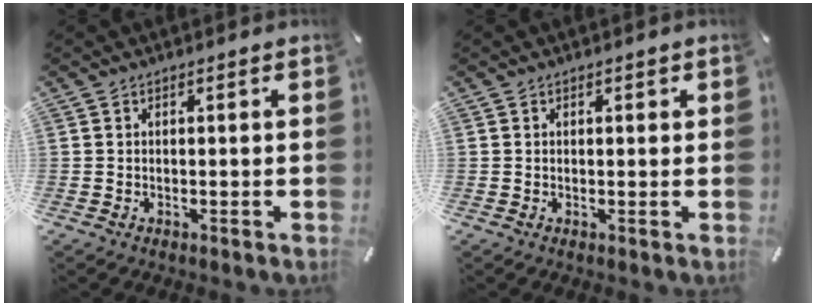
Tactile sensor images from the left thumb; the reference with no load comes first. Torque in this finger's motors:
{"motor_torque": [-0.24, -0.49, 0.00, 0.18, 0.01]}